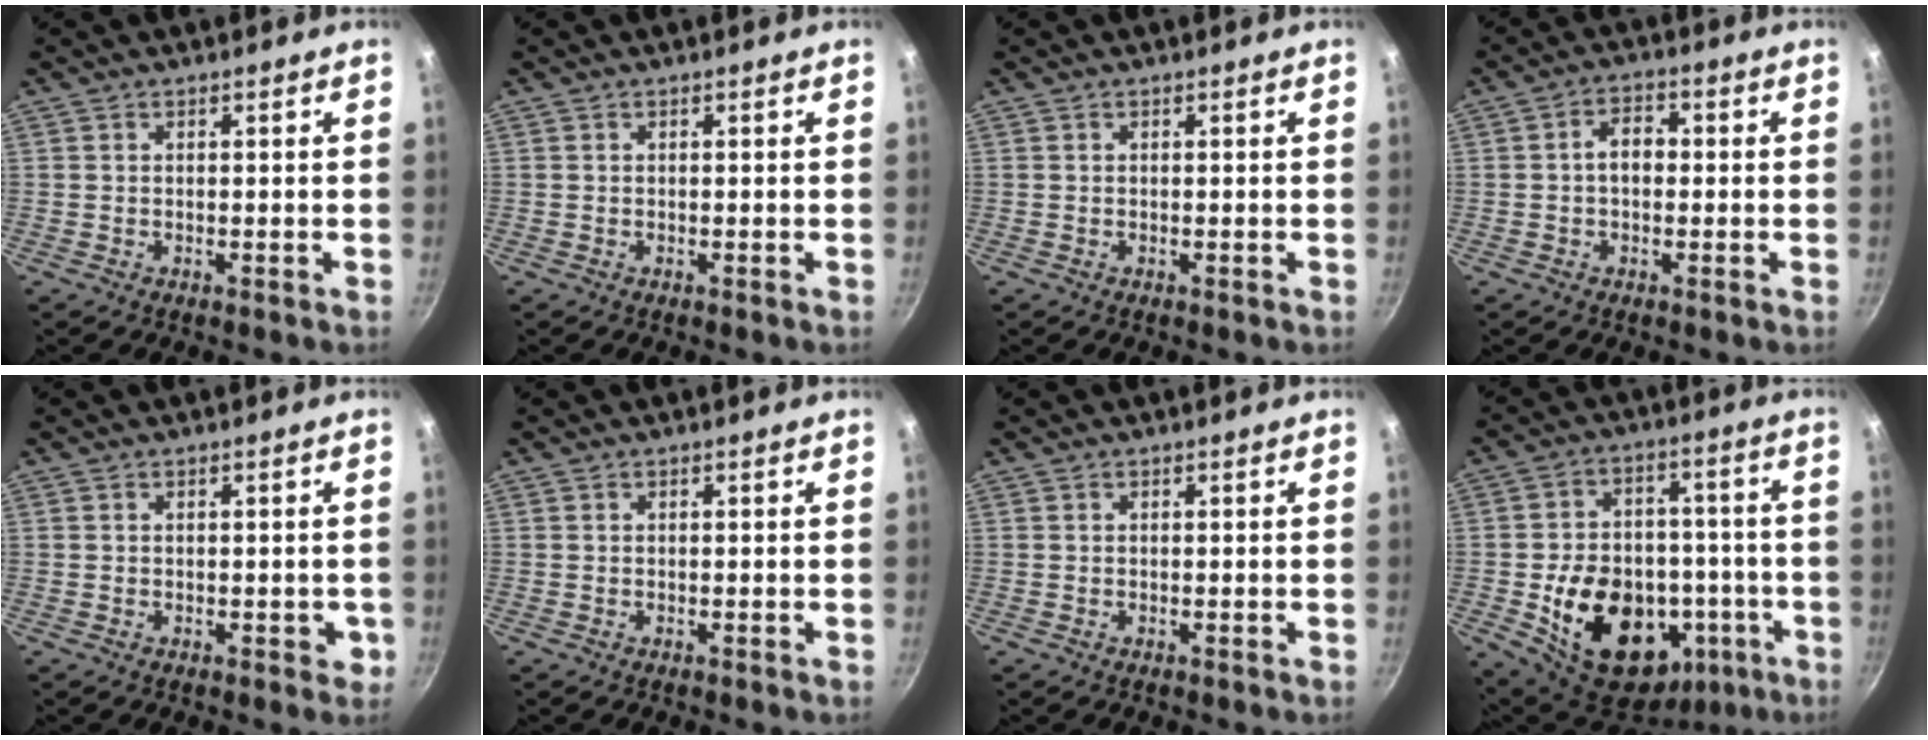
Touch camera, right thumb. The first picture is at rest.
{"total": 0.0}
{"total": 0.0}
{"total": 4.6, "force": [-0.1, 3.2, 3.4], "torque": [-0.035, 0.017, -0.007]}
{"total": 2.3, "force": [-0.5, 1.5, 1.6], "torque": [-0.007, 0.005, -0.006]}
{"total": 0.0}
{"total": 0.0}
{"total": 24.6, "force": [-7.4, 17.4, 15.8], "torque": [-0.219, 0.044, -0.084]}